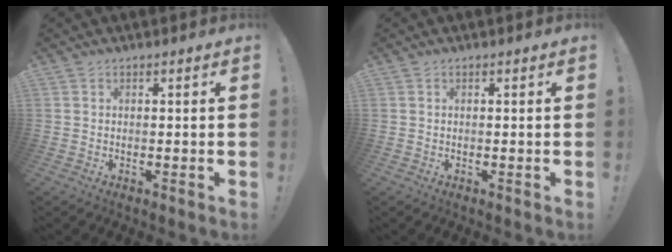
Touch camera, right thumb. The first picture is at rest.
{"total": 0.0}